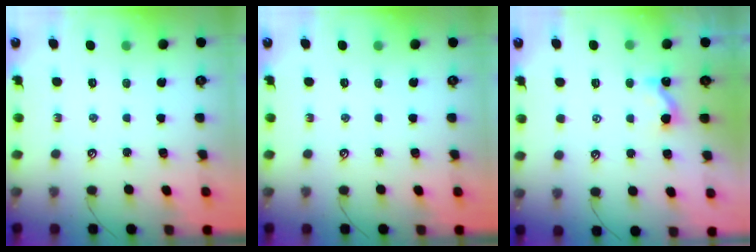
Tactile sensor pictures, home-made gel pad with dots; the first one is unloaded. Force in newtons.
{"total": 0.0}
{"total": 0.0}